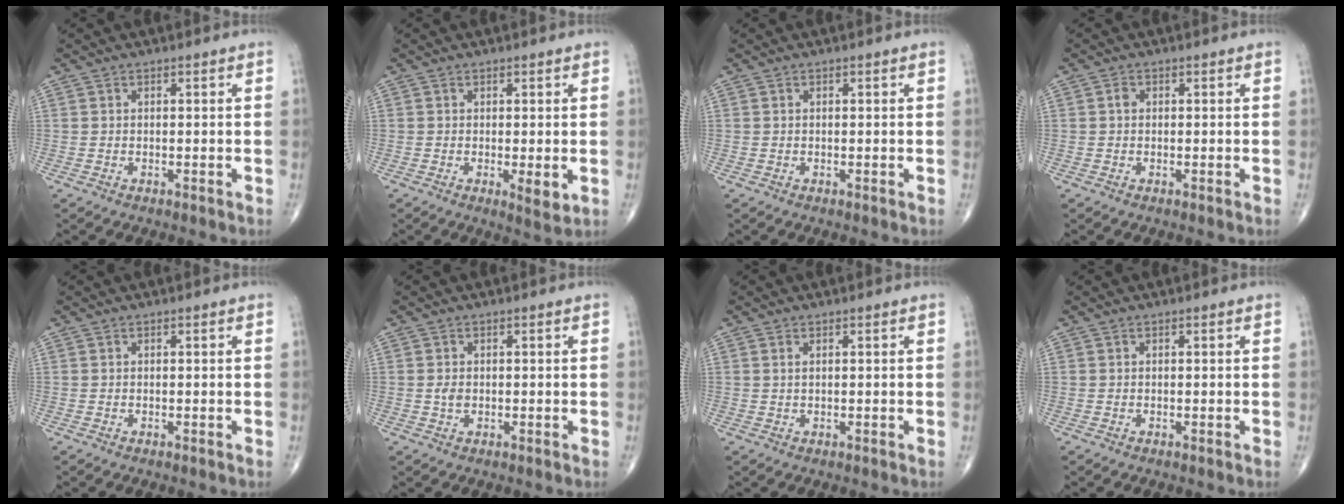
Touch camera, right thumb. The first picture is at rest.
{"total": 3.2, "force": [-0.4, 0.9, 3.1], "torque": [-0.049, -0.013, -0.007]}
{"total": 0.0}
{"total": 1.0, "force": [0.1, 0.8, 0.6], "torque": [-0.006, 0.002, -0.002]}
{"total": 0.0}
{"total": 1.5, "force": [-0.1, 1.0, 1.1], "torque": [-0.018, 0.000, -0.001]}
{"total": 0.7, "force": [0.3, 0.3, 0.6], "torque": [-0.016, 0.005, 0.006]}
{"total": 0.0}